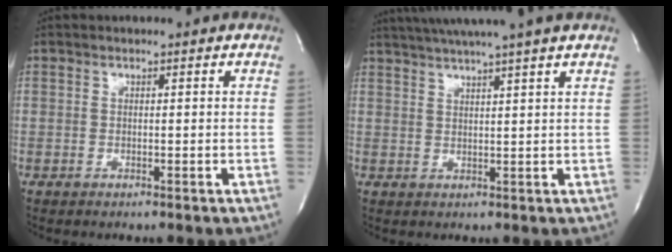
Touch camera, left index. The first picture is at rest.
{"total": 11.3, "force": [9.6, -1.7, 5.8], "torque": [-0.100, 0.011, 0.130]}